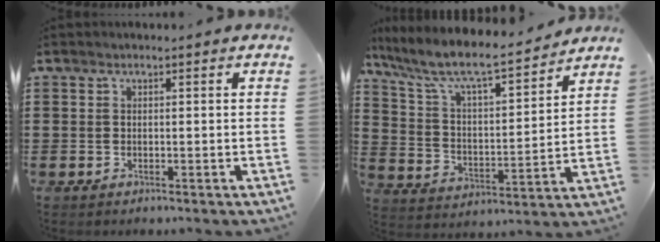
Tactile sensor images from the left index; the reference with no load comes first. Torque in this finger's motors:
{"motor_torque": [1.46, -0.68, 0.62, 0.21]}